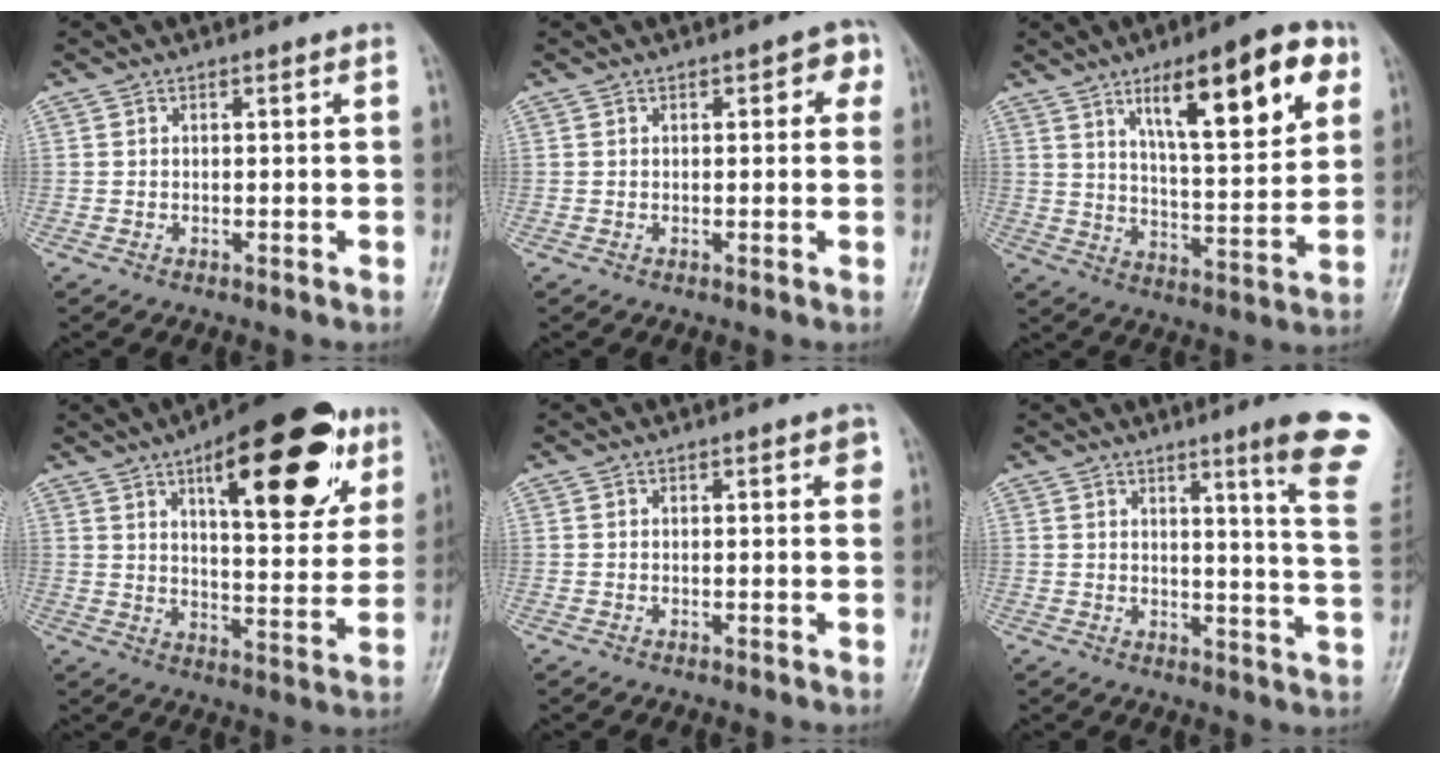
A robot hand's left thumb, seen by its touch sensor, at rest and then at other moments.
{"total": 3.6, "force": [1.2, 1.8, 2.9], "torque": [-0.015, 0.004, 0.005]}
{"total": 19.2, "force": [9.1, 5.9, 15.8], "torque": [-0.204, -0.030, 0.140]}
{"total": 23.7, "force": [11.5, 9.0, 18.7], "torque": [-0.227, -0.028, 0.165]}
{"total": 2.2, "force": [0.9, 0.8, 1.8], "torque": [-0.017, 0.000, 0.009]}
{"total": 14.3, "force": [8.7, 0.4, 11.4], "torque": [-0.125, -0.055, 0.094]}